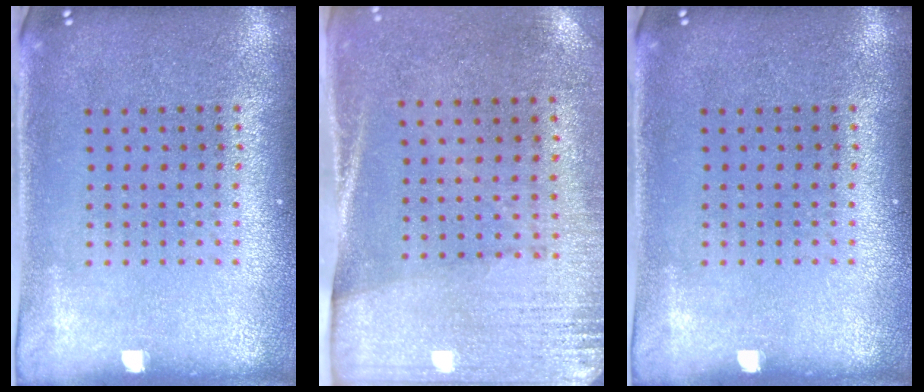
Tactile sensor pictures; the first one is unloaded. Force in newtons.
{"total": 2.7, "press": 2.4, "slide": 1.4}
{"total": 0.0}